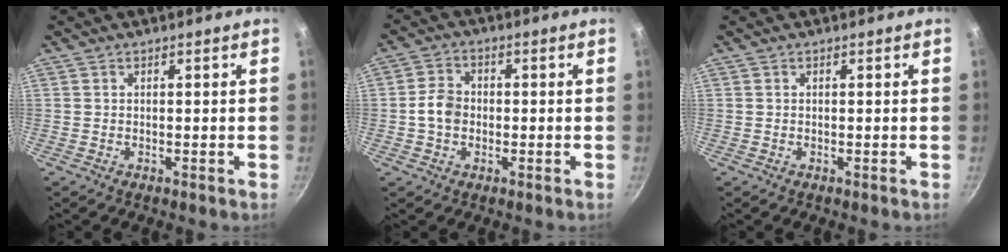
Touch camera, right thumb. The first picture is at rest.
{"total": 5.1, "force": [-0.8, 4.0, 3.0], "torque": [-0.041, 0.018, -0.022]}
{"total": 0.0}